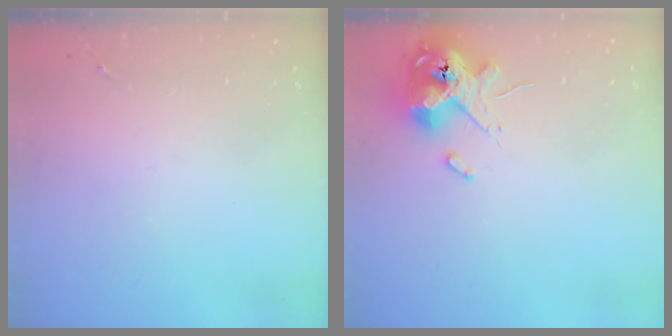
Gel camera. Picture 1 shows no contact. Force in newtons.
{"total": 14.6, "press": 14.4, "slide": 2.8}